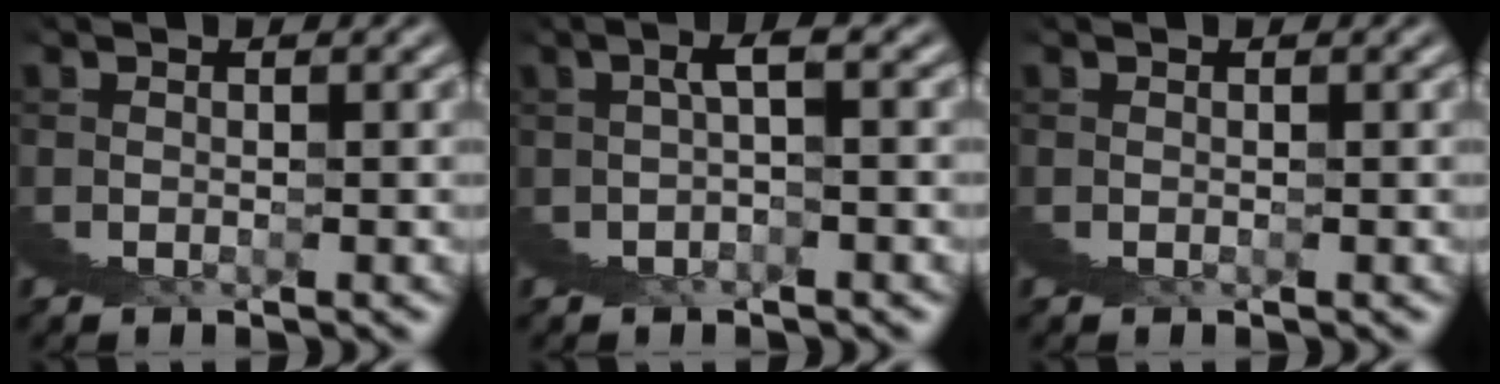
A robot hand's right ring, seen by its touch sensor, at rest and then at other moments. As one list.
[{"total": 2.2, "force": [0.5, 0.1, 2.1], "torque": [-0.032, 0.007, 0.007]}, {"total": 0.0}]